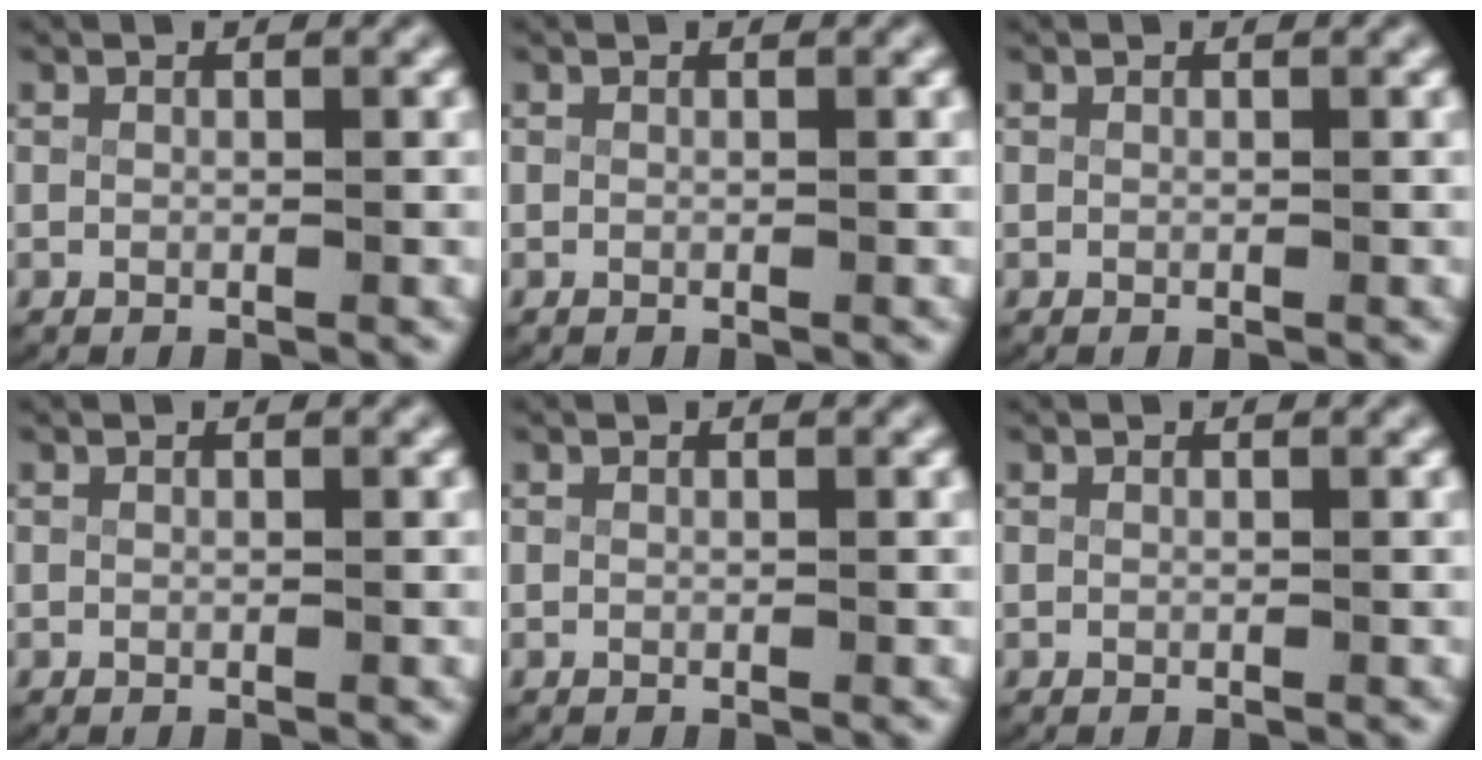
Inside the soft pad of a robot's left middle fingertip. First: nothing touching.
{"total": 0.0}
{"total": 0.0}
{"total": 0.0}
{"total": 0.0}
{"total": 0.0}